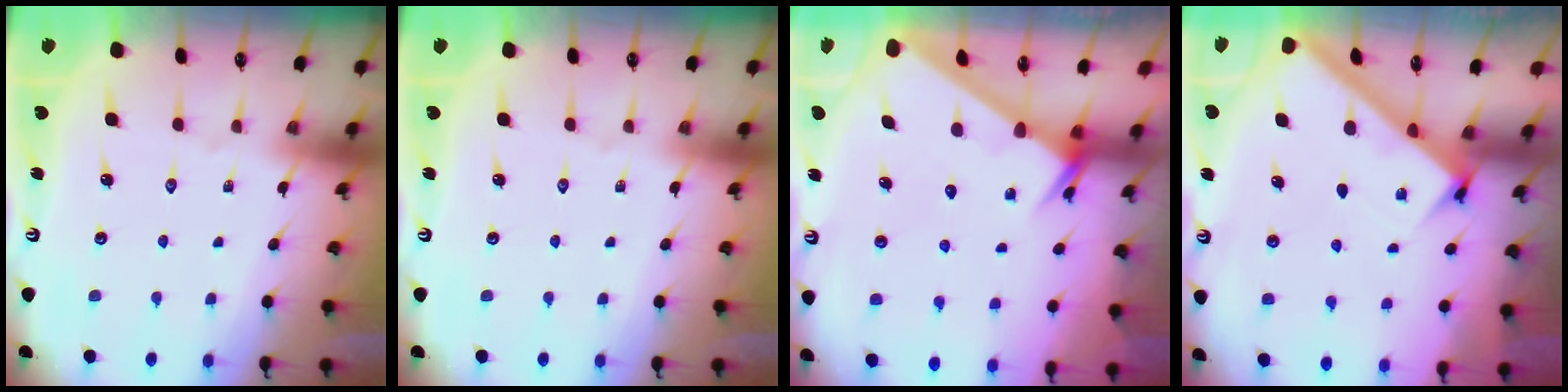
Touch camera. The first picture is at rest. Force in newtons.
{"total": 0.0}
{"total": 2.6, "press": 2.6, "slide": 0.0}
{"total": 2.5, "press": 2.5, "slide": 0.3}